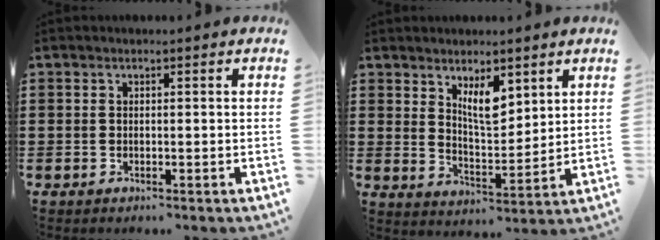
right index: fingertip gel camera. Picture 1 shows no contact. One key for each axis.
{"total": 6.4, "fx": 3.9, "fy": 2.4, "fz": 4.5, "tx": -0.081, "ty": -0.012, "tz": 0.065}